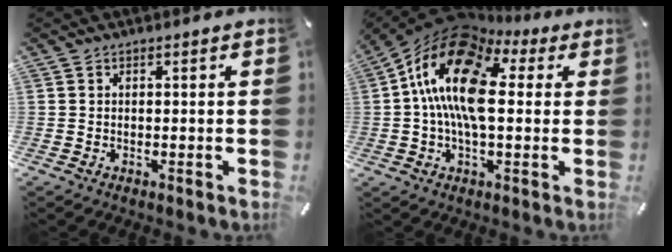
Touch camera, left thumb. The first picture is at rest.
{"total": 18.1, "force": [2.7, 10.4, 14.6], "torque": [-0.290, -0.013, 0.038]}